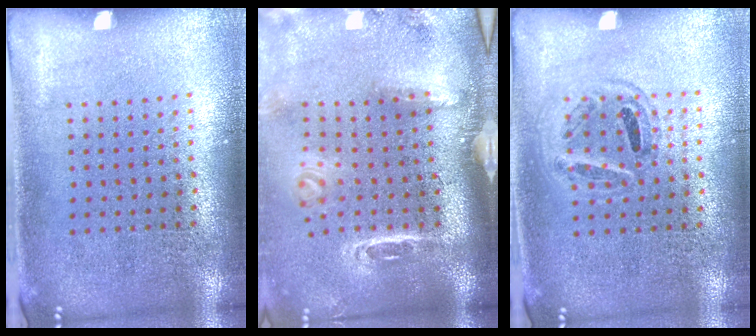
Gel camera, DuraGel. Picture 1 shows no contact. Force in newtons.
{"total": 3.2, "press": 2.2, "slide": 2.3}
{"total": 0.8, "press": 0.8, "slide": 0.2}